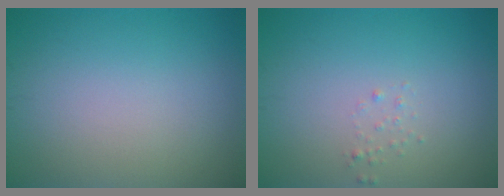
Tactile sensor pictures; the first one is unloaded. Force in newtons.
{"total": 0.6, "press": 0.6, "slide": 0.1}